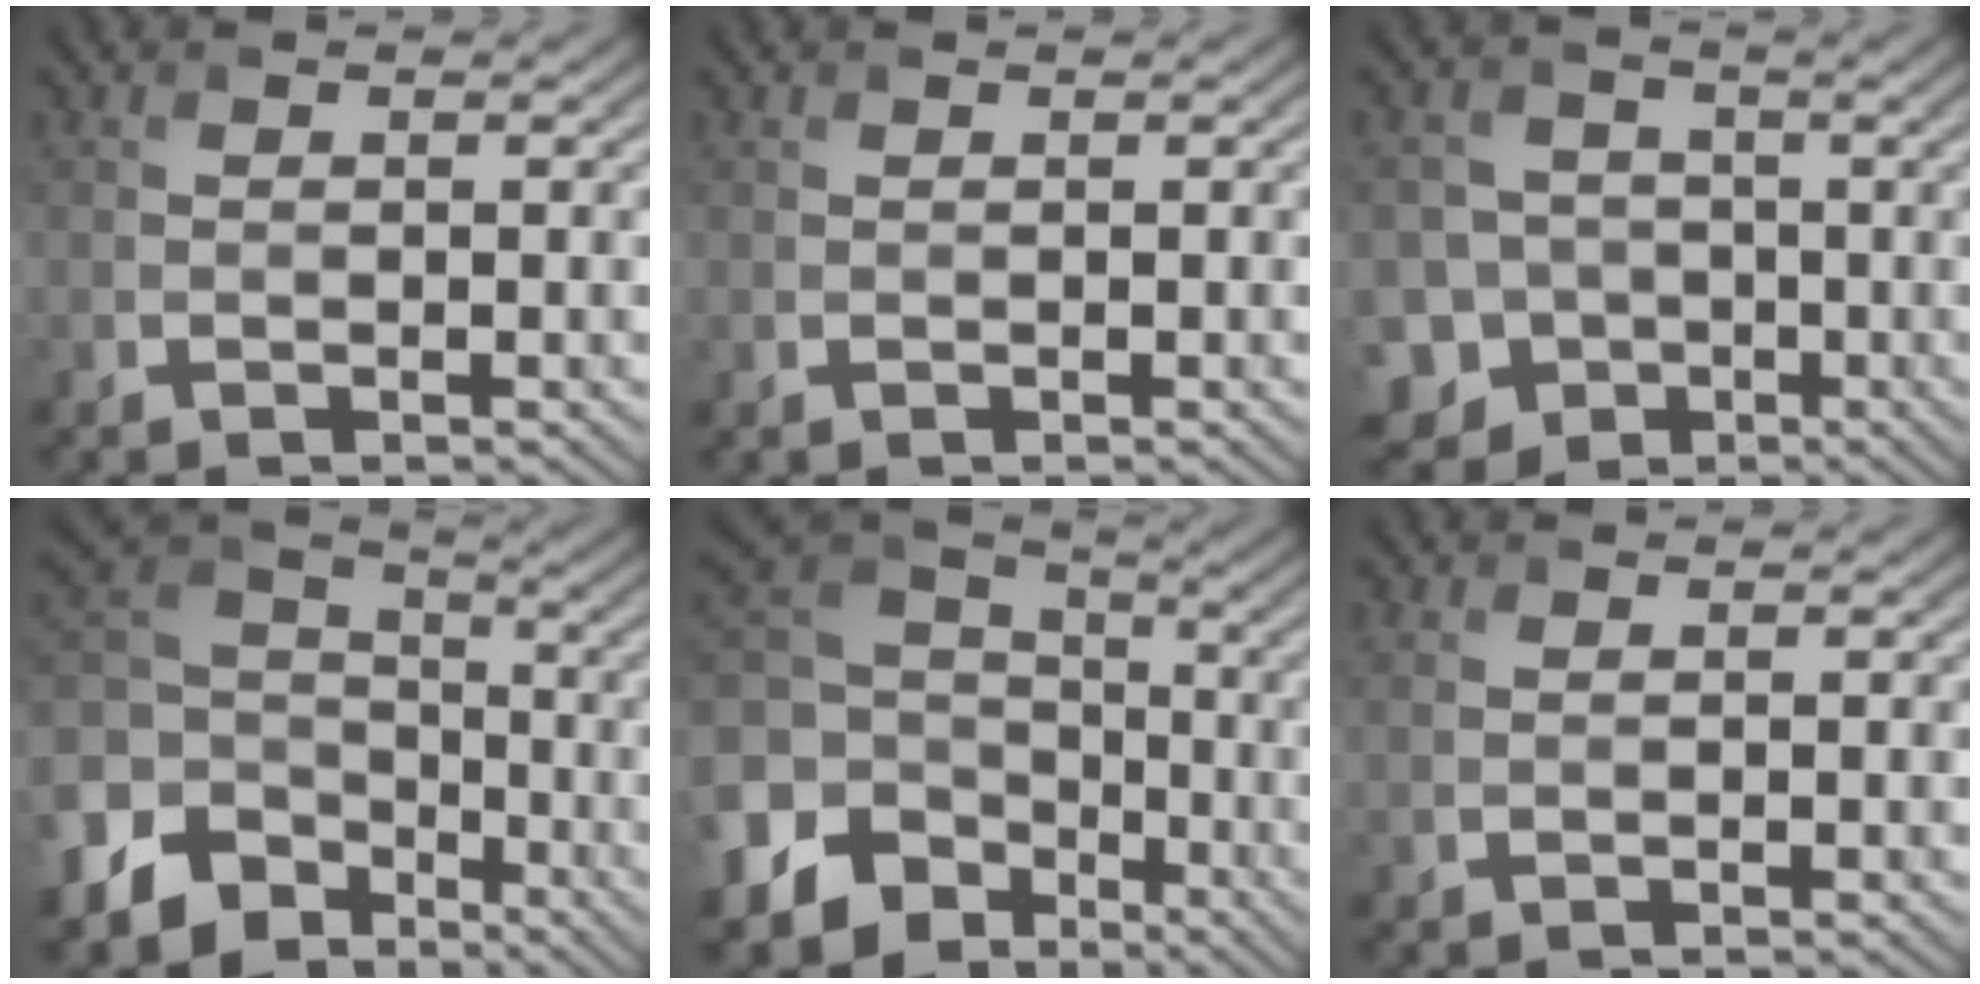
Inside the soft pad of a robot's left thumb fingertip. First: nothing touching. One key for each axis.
{"total": 0.0}
{"total": 12.5, "fx": -6.5, "fy": 10.2, "fz": 3.0, "tx": -0.099, "ty": -0.037, "tz": -0.121}
{"total": 14.3, "fx": -5.8, "fy": 11.6, "fz": 5.8, "tx": -0.215, "ty": -0.042, "tz": -0.102}
{"total": 17.0, "fx": -5.7, "fy": 14.3, "fz": 7.3, "tx": -0.242, "ty": -0.041, "tz": -0.108}
{"total": 0.8, "fx": 0.4, "fy": 0.3, "fz": 0.6, "tx": -0.018, "ty": 0.000, "tz": 0.010}